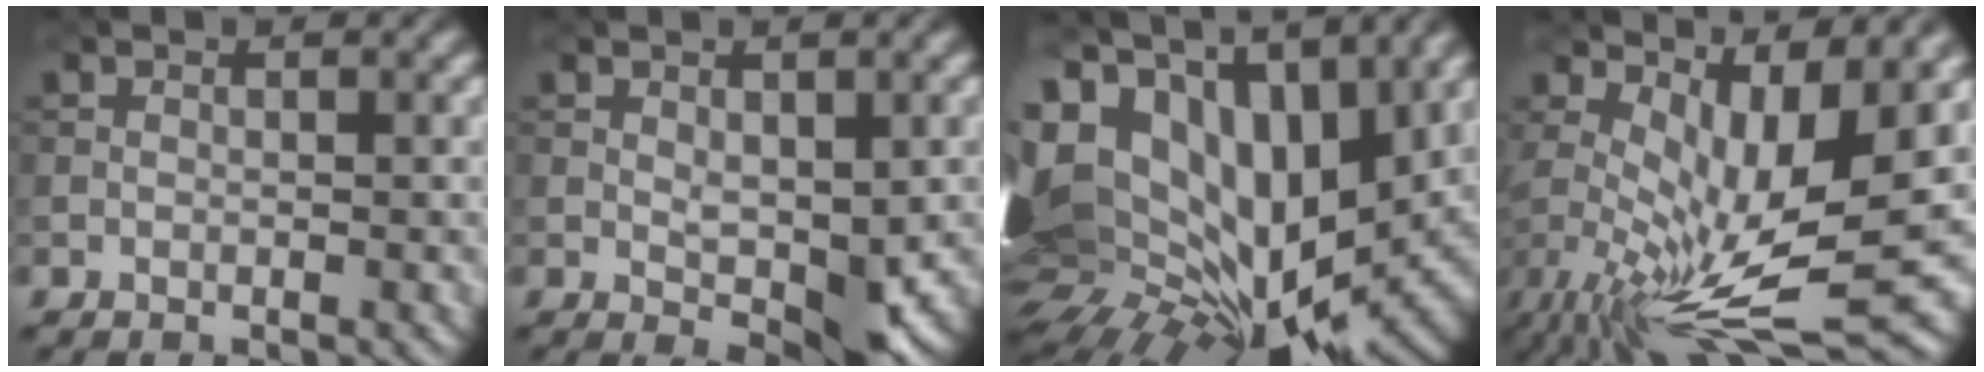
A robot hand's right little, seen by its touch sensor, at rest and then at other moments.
{"total": 4.0, "force": [-0.1, 2.0, 3.5], "torque": [-0.057, -0.006, 0.007]}
{"total": 20.3, "force": [3.6, 12.6, 15.6], "torque": [-0.306, -0.016, 0.093]}
{"total": 9.8, "force": [0.3, 3.1, 9.3], "torque": [-0.171, -0.017, 0.017]}